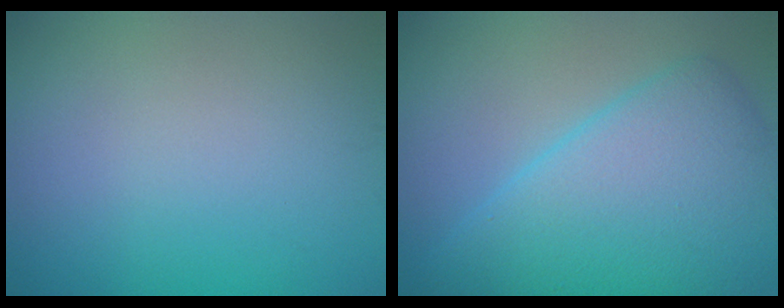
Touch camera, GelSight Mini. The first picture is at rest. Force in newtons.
{"total": 9.1, "press": 9.1, "slide": 0.0}